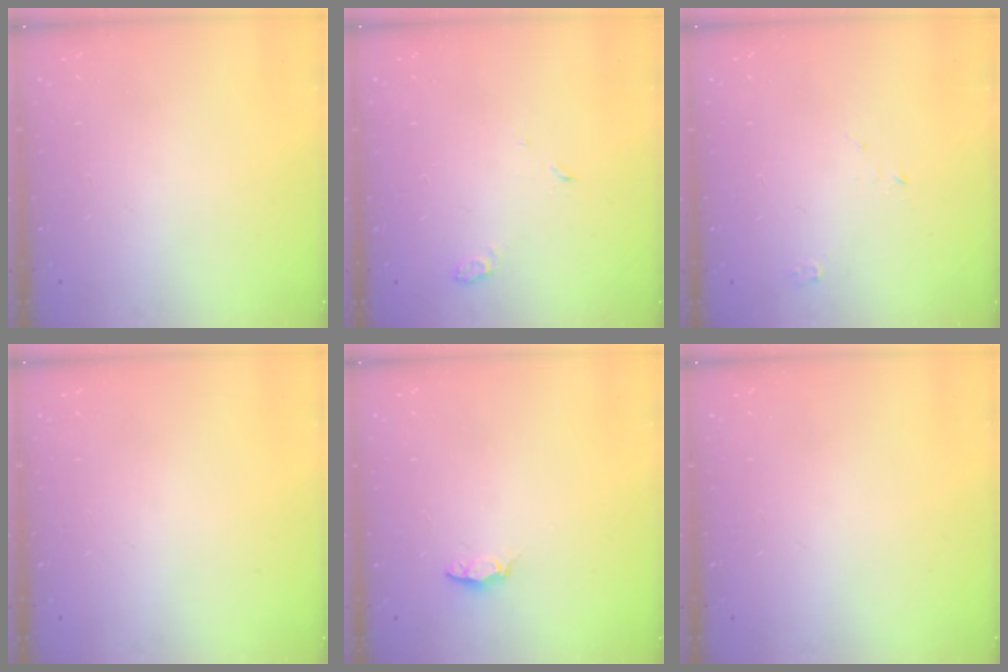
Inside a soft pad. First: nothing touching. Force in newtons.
{"total": 3.0, "press": 2.9, "slide": 0.6}
{"total": 2.5, "press": 2.5, "slide": 0.3}
{"total": 0.0}
{"total": 3.2, "press": 3.1, "slide": 0.4}
{"total": 0.0}